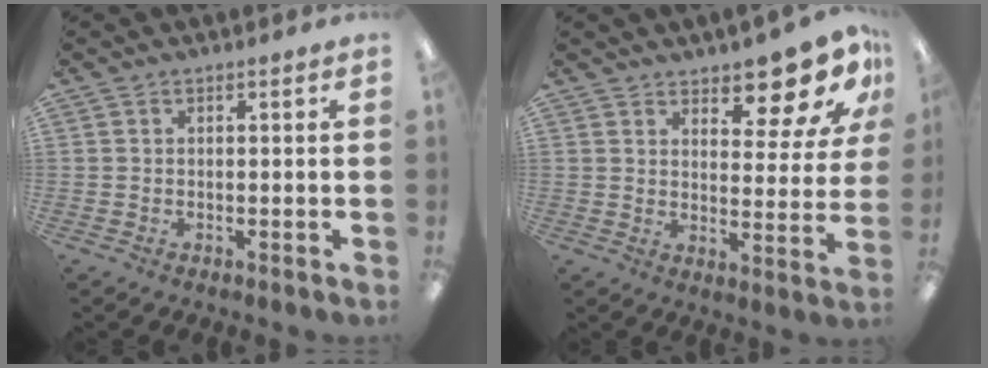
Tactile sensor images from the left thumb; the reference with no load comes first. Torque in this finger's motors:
{"motor_torque": [-0.12, 0.51, -0.19, 0.16, -0.02]}